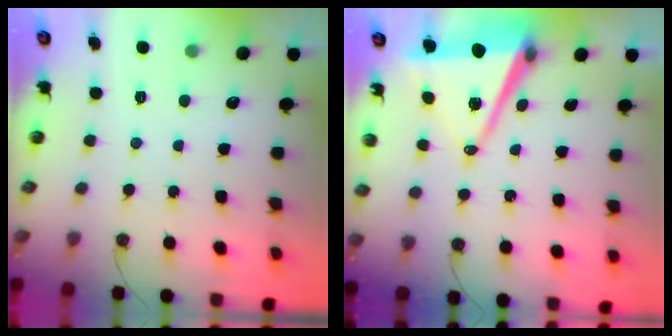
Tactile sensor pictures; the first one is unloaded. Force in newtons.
{"total": 10.7, "press": 9.9, "slide": 4.1}